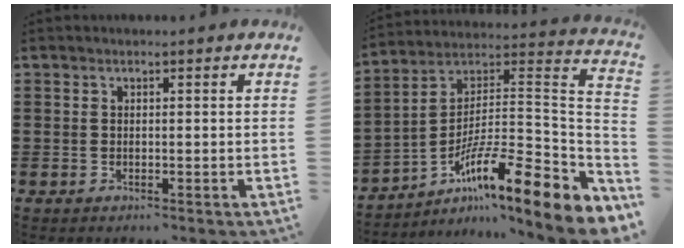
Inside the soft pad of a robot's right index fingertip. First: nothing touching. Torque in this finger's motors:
{"motor_torque": [-0.23, -0.01, 0.32, 0.04]}